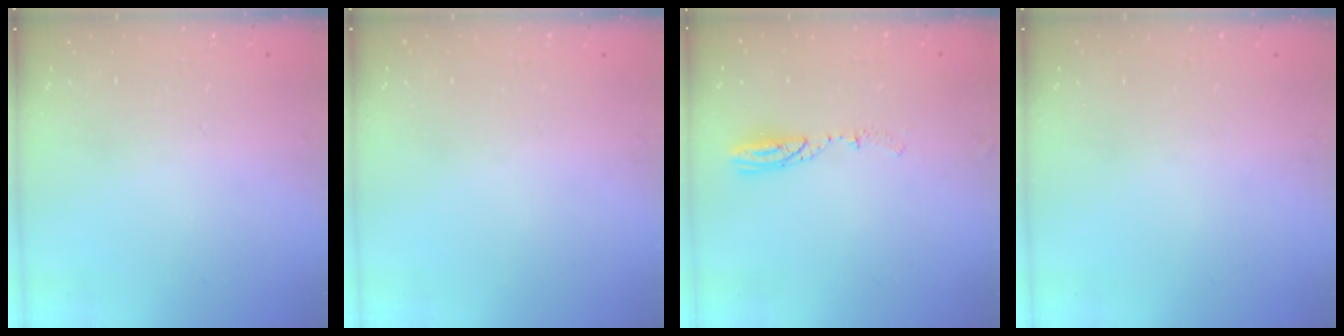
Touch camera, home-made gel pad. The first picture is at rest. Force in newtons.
{"total": 0.0}
{"total": 4.5, "press": 4.3, "slide": 1.0}
{"total": 0.0}